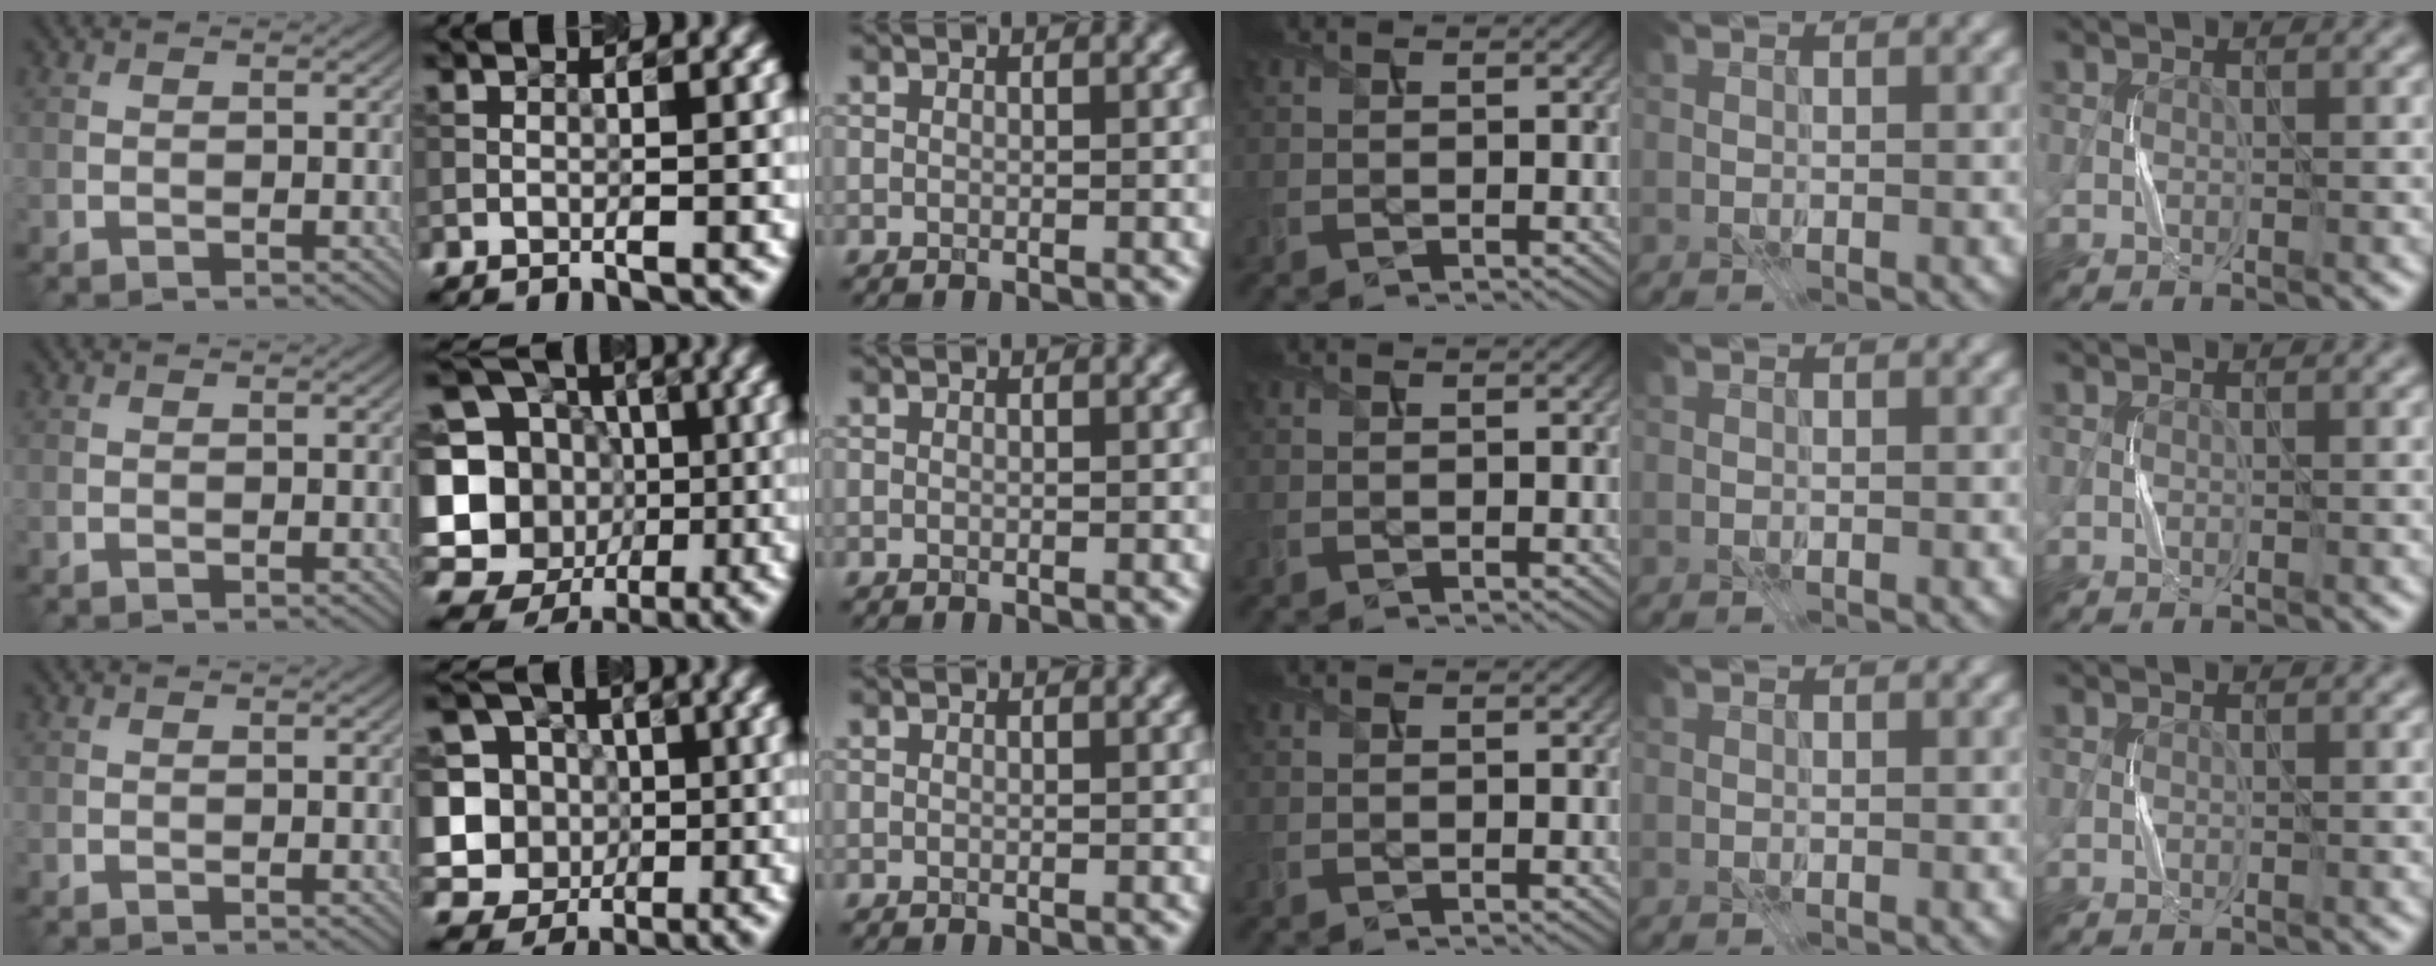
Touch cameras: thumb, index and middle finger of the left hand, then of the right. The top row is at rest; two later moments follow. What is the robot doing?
{"motion": "press", "object": "sticker"}